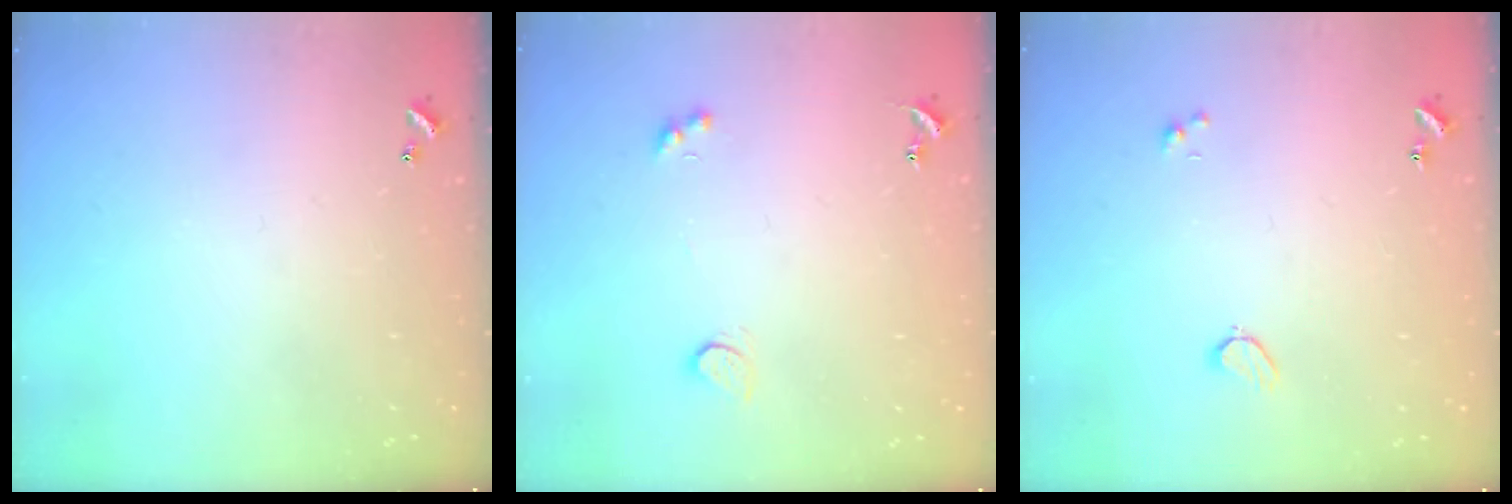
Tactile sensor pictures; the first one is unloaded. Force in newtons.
{"total": 2.6, "press": 2.3, "slide": 1.2}
{"total": 1.5, "press": 1.4, "slide": 0.6}